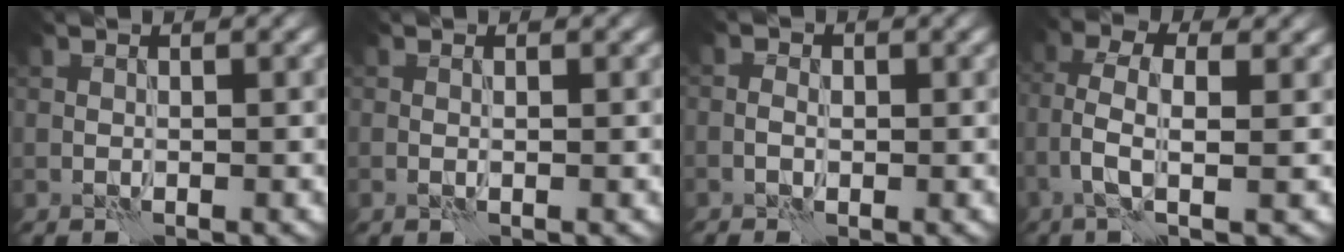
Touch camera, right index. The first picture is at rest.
{"total": 0.7, "force": [0.1, 0.1, 0.6], "torque": [-0.011, -0.004, -0.001]}
{"total": 2.0, "force": [-0.3, 1.5, 1.2], "torque": [-0.004, 0.009, -0.013]}
{"total": 4.4, "force": [-0.6, 1.5, 4.1], "torque": [-0.089, 0.010, -0.018]}